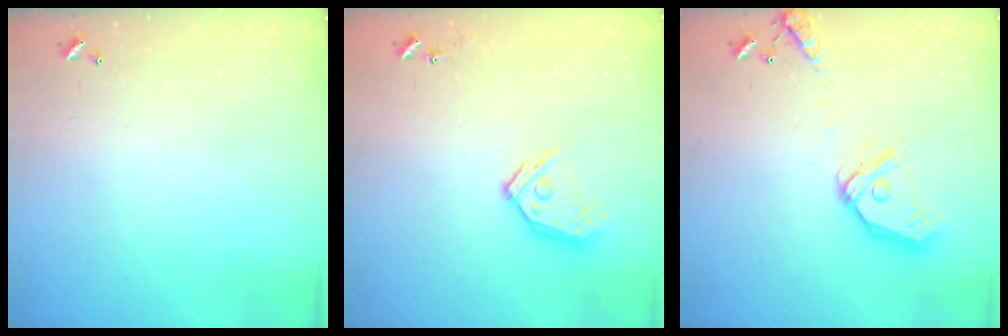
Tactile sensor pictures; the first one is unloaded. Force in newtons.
{"total": 13.2, "press": 13.1, "slide": 1.6}
{"total": 15.9, "press": 15.7, "slide": 2.2}